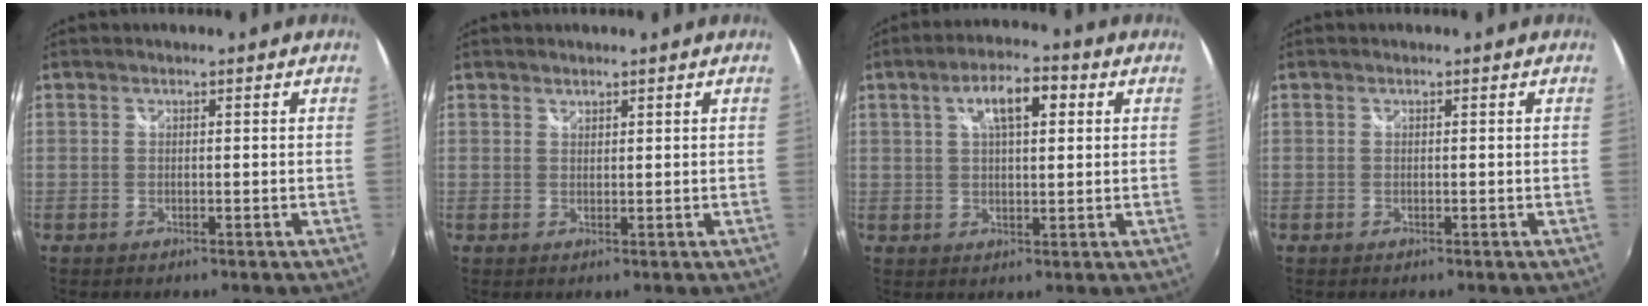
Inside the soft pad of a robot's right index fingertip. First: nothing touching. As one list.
[{"total": 0.8, "force": [0.7, 0.4, 0.1], "torque": [0.002, 0.003, 0.014]}, {"total": 7.9, "force": [2.8, 3.1, 6.8], "torque": [-0.114, 0.019, 0.045]}, {"total": 0.0}]